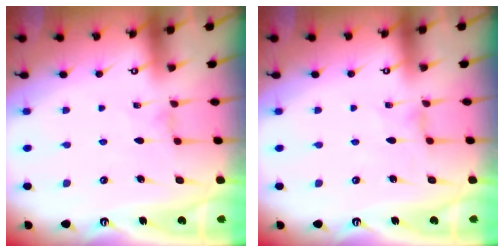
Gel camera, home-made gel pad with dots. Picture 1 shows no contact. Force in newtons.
{"total": 0.6, "press": 0.5, "slide": 0.2}